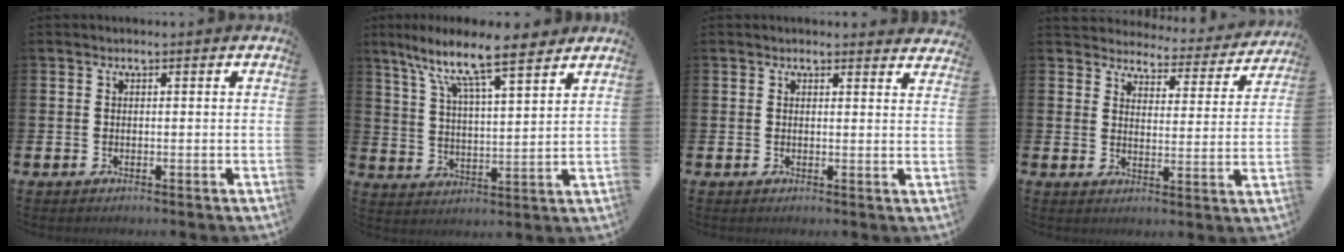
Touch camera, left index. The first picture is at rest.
{"total": 10.6, "force": [8.9, 1.7, 5.6], "torque": [-0.127, -0.050, 0.150]}
{"total": 1.7, "force": [1.7, 0.2, -0.1], "torque": [0.011, -0.011, 0.028]}
{"total": 4.3, "force": [4.2, 0.9, 0.2], "torque": [-0.015, -0.042, 0.066]}